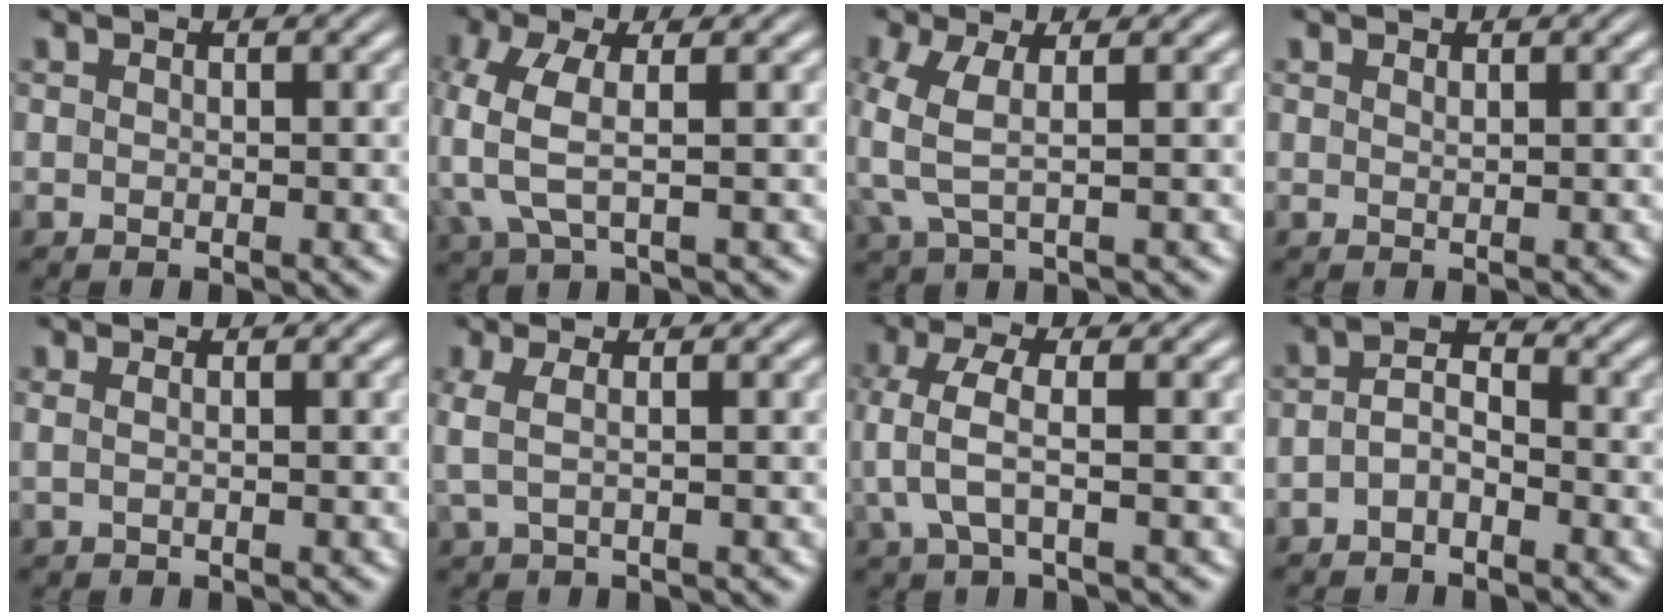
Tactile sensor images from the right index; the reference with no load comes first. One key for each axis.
{"total": 4.3, "fx": 0.2, "fy": 2.1, "fz": 3.7, "tx": -0.108, "ty": -0.017, "tz": 0.013}
{"total": 3.8, "fx": 0.2, "fy": 2.0, "fz": 3.2, "tx": -0.090, "ty": -0.015, "tz": 0.012}
{"total": 0.8, "fx": 0.4, "fy": -0.7, "fz": 0.0, "tx": 0.002, "ty": -0.007, "tz": 0.012}
{"total": 0.9, "fx": 0.4, "fy": -0.3, "fz": 0.8, "tx": -0.016, "ty": -0.002, "tz": 0.011}
{"total": 2.4, "fx": 0.5, "fy": 1.0, "fz": 2.1, "tx": -0.053, "ty": -0.001, "tz": 0.011}
{"total": 4.7, "fx": 0.2, "fy": 2.4, "fz": 4.0, "tx": -0.103, "ty": -0.008, "tz": 0.006}
{"total": 3.2, "fx": -0.9, "fy": 1.9, "fz": 2.4, "tx": -0.036, "ty": -0.003, "tz": -0.022}